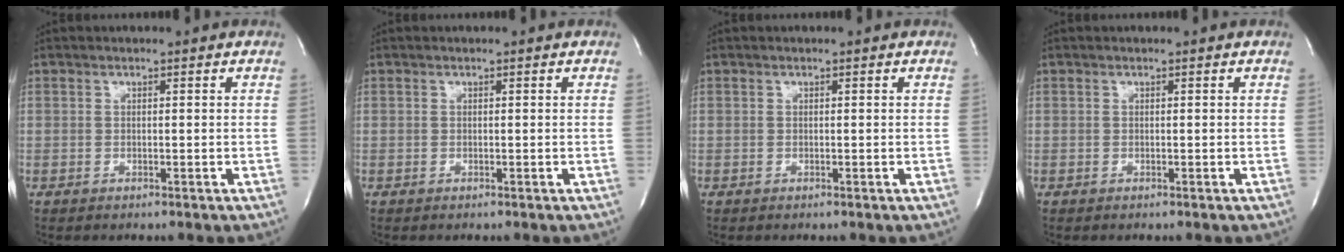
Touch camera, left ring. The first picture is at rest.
{"total": 0.0}
{"total": 0.0}
{"total": 0.0}